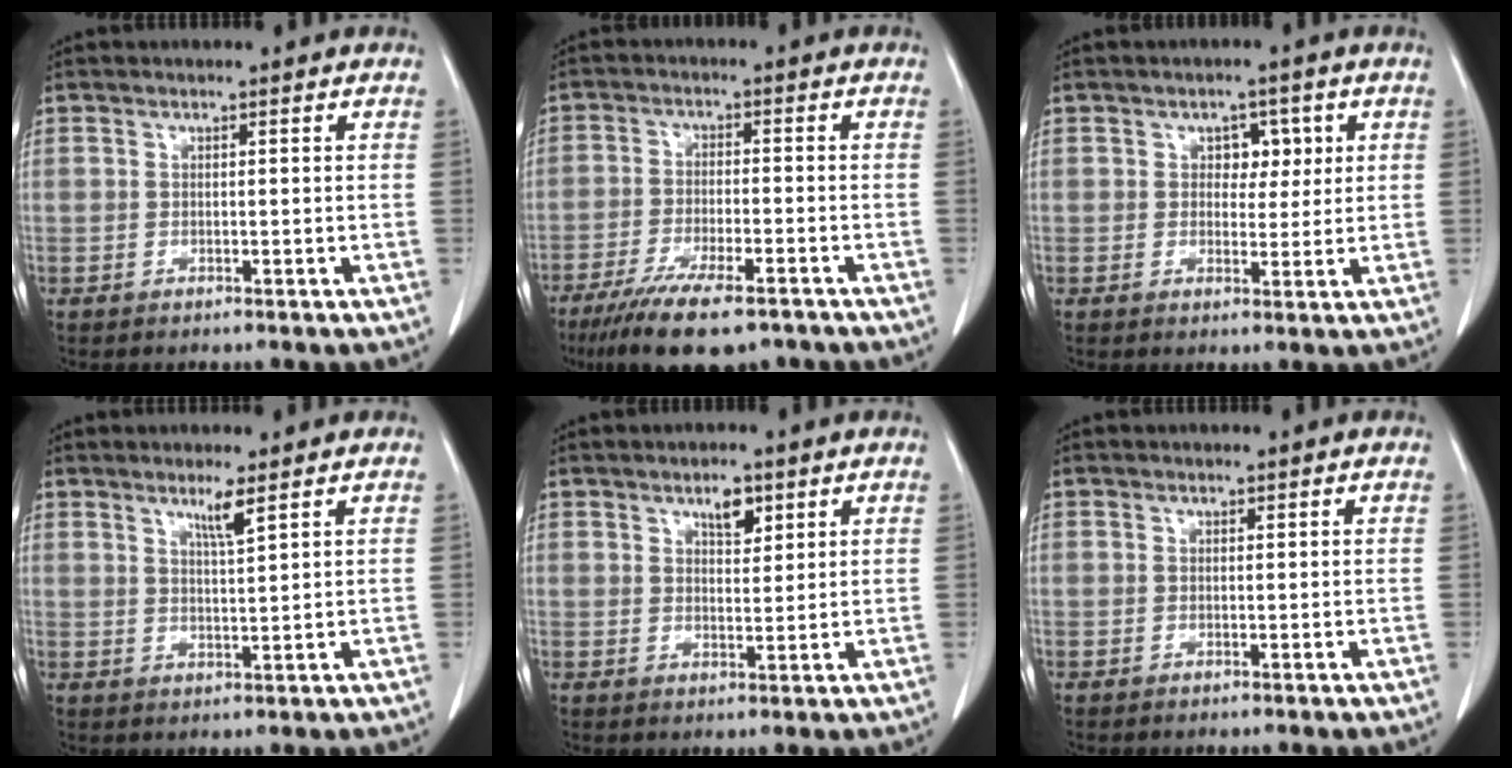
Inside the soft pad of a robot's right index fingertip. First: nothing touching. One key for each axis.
{"total": 12.2, "fx": -8.9, "fy": 2.8, "fz": 7.8, "tx": -0.128, "ty": -0.025, "tz": -0.143}
{"total": 3.7, "fx": 1.1, "fy": 2.6, "fz": 2.4, "tx": -0.024, "ty": 0.008, "tz": 0.016}
{"total": 3.1, "fx": 1.9, "fy": -0.7, "fz": 2.3, "tx": -0.045, "ty": -0.009, "tz": 0.038}
{"total": 3.4, "fx": 2.1, "fy": 1.4, "fz": 2.3, "tx": -0.037, "ty": -0.001, "tz": 0.036}
{"total": 0.0}